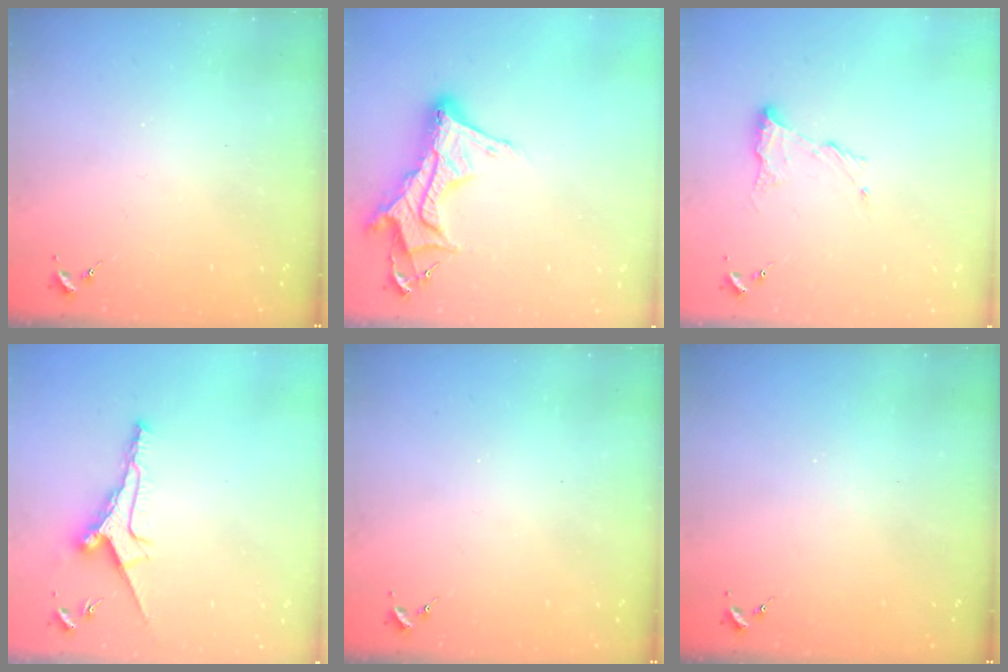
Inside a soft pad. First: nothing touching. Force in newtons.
{"total": 15.8, "press": 15.7, "slide": 1.5}
{"total": 9.9, "press": 9.9, "slide": 0.1}
{"total": 10.7, "press": 10.7, "slide": 0.3}
{"total": 0.0}
{"total": 0.0}